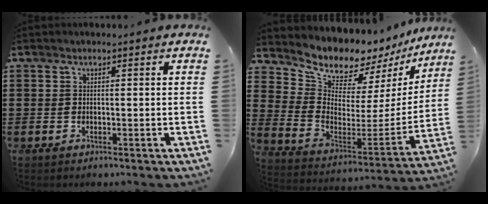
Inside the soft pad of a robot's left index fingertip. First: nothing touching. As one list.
[{"total": 8.0, "force": [7.7, 2.0, 0.7], "torque": [-0.057, -0.074, 0.134]}]